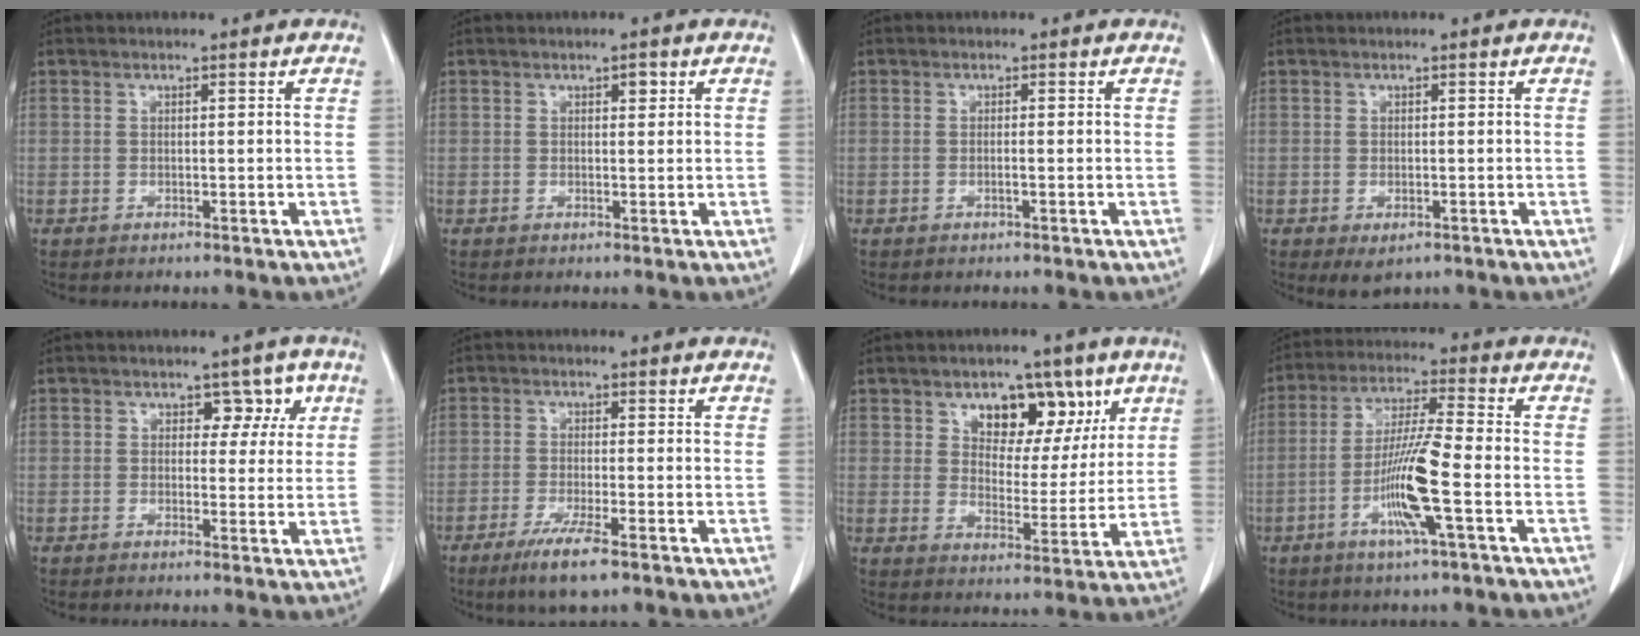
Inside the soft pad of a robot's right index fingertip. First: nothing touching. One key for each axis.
{"total": 1.1, "fx": 0.5, "fy": 0.5, "fz": 0.8, "tx": -0.009, "ty": 0.000, "tz": 0.006}
{"total": 0.6, "fx": -0.3, "fy": -0.1, "fz": 0.6, "tx": -0.009, "ty": 0.002, "tz": -0.004}
{"total": 2.8, "fx": -1.4, "fy": 1.5, "fz": 1.9, "tx": -0.028, "ty": -0.006, "tz": -0.009}
{"total": 3.9, "fx": 1.6, "fy": 2.7, "fz": 2.3, "tx": -0.014, "ty": 0.009, "tz": 0.018}
{"total": 5.9, "fx": -3.6, "fy": 0.4, "fz": 4.6, "tx": -0.091, "ty": -0.016, "tz": -0.064}
{"total": 10.1, "fx": 5.3, "fy": 6.2, "fz": 6.0, "tx": -0.076, "ty": 0.012, "tz": 0.084}
{"total": 10.5, "fx": -3.4, "fy": -0.3, "fz": 10.0, "tx": -0.197, "ty": -0.007, "tz": -0.068}